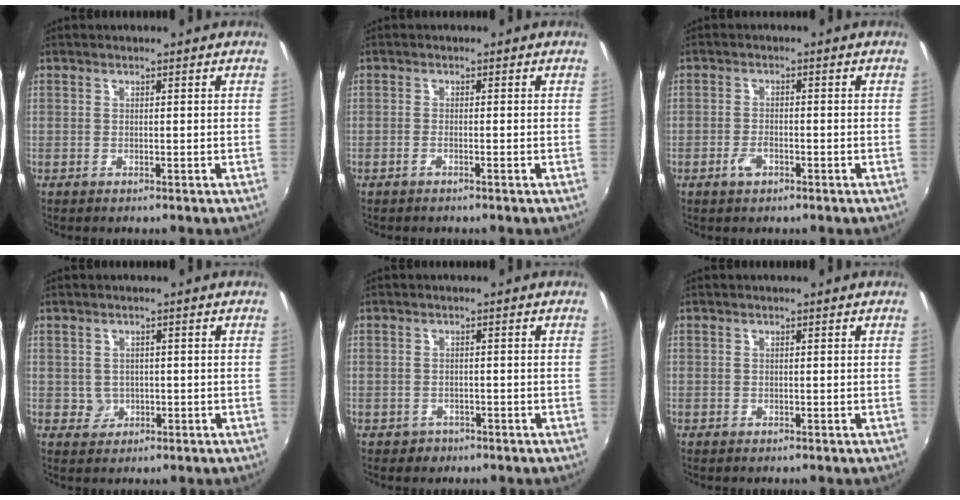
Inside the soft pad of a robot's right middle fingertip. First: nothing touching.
{"total": 1.1, "force": [-0.8, -0.3, 0.7], "torque": [-0.012, 0.000, -0.017]}
{"total": 2.6, "force": [-1.6, 1.1, 1.7], "torque": [-0.039, -0.001, -0.030]}
{"total": 2.3, "force": [-0.1, 2.2, 0.3], "torque": [-0.002, 0.003, 0.003]}
{"total": 2.3, "force": [-1.2, 1.9, 0.4], "torque": [-0.013, -0.002, -0.016]}
{"total": 0.0}